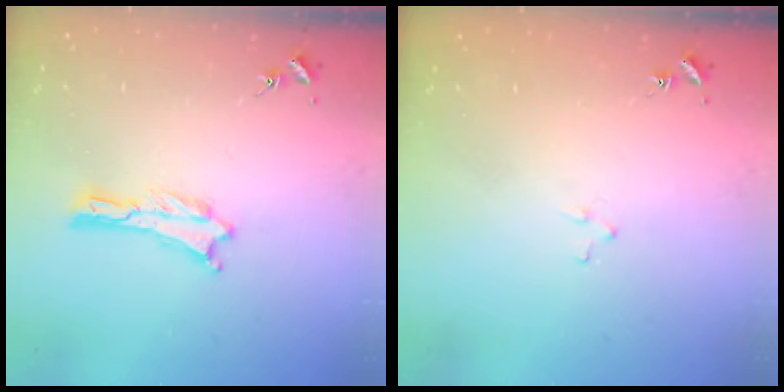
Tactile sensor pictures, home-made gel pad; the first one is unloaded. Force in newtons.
{"total": 1.9, "press": 1.9, "slide": 0.1}